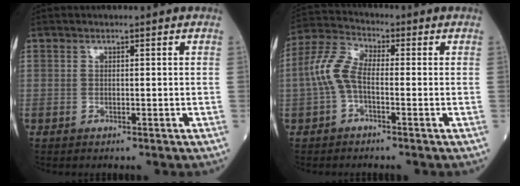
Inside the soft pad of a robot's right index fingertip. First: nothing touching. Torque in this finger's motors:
{"motor_torque": [0.79, -0.04, 0.39, 0.11]}